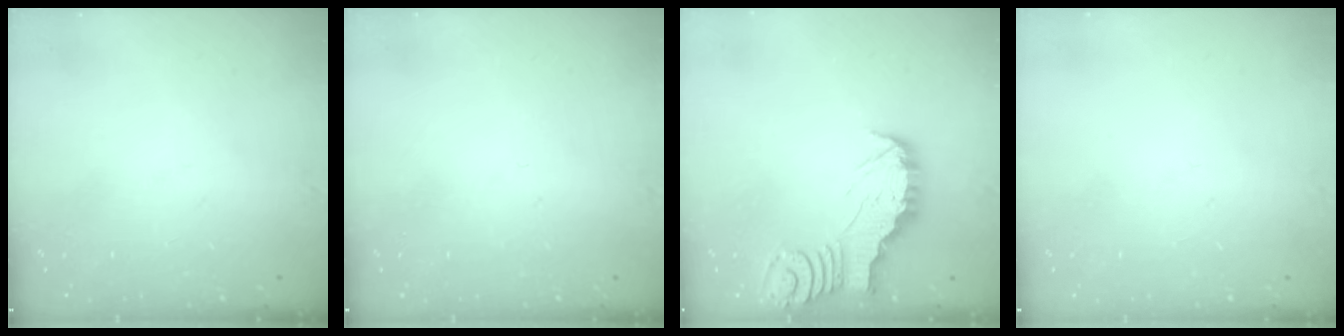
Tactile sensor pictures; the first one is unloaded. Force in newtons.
{"total": 0.0}
{"total": 2.6, "press": 2.6, "slide": 0.2}
{"total": 0.0}